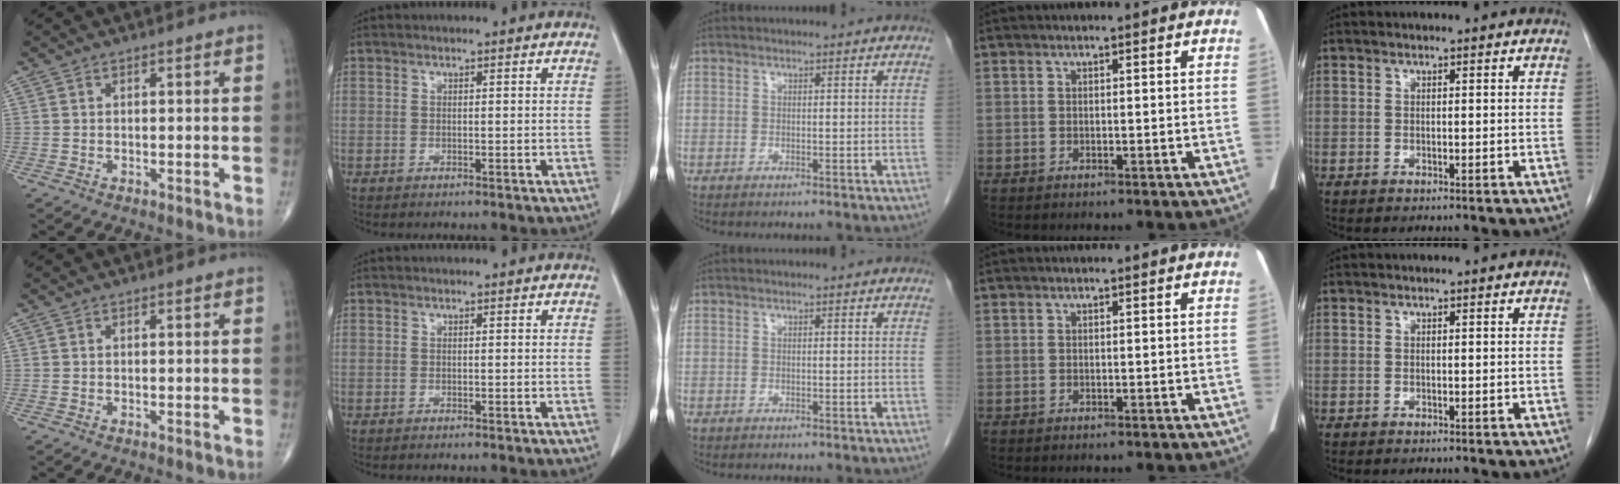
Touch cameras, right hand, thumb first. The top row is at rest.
{}